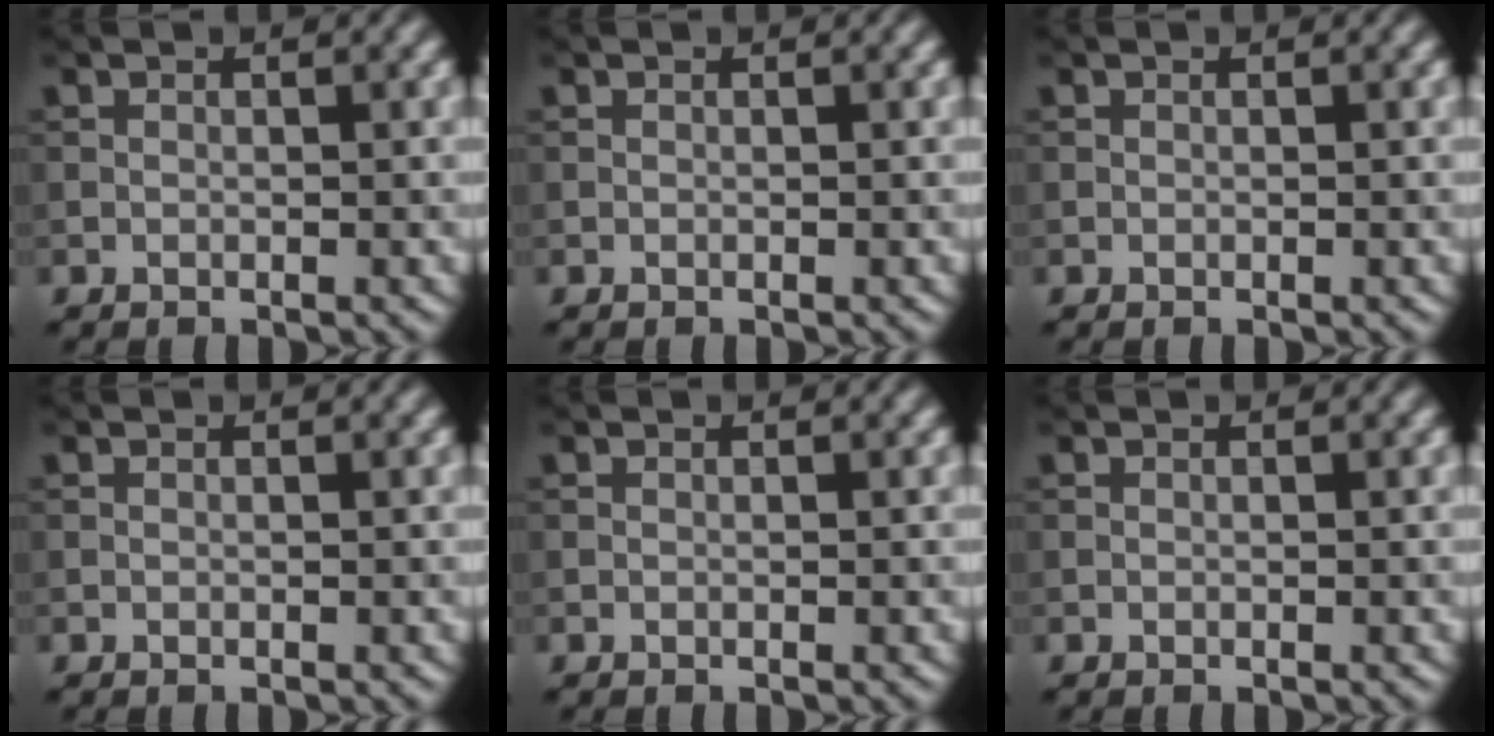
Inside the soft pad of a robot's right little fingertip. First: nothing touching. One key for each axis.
{"total": 0.0}
{"total": 0.0}
{"total": 0.0}
{"total": 0.0}
{"total": 0.0}